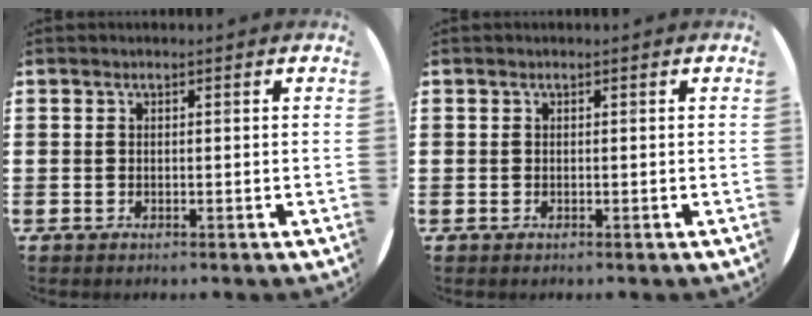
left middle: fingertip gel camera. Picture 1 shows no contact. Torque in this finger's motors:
{"motor_torque": [0.33, -0.28, 0.02, 0.02]}